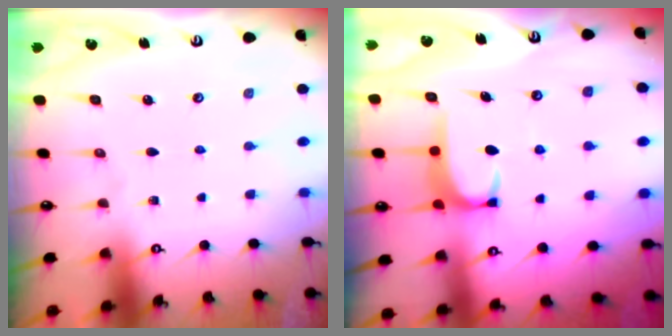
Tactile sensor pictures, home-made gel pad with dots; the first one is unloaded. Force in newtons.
{"total": 2.0, "press": 1.9, "slide": 0.5}